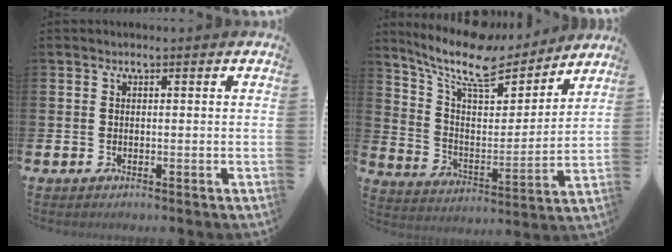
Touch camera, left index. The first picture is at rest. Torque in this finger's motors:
{"motor_torque": [1.10, -1.04, 0.92, 0.21]}